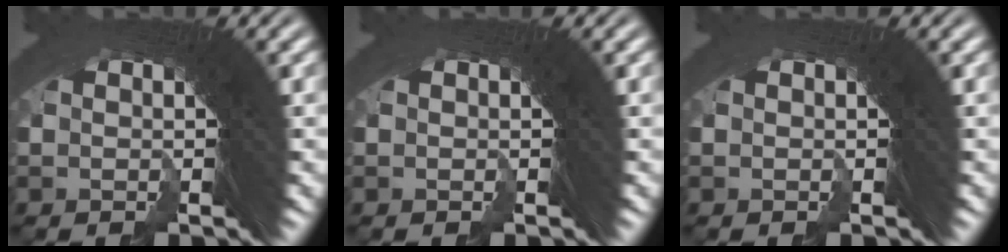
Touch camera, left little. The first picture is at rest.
{"total": 0.0}
{"total": 0.0}